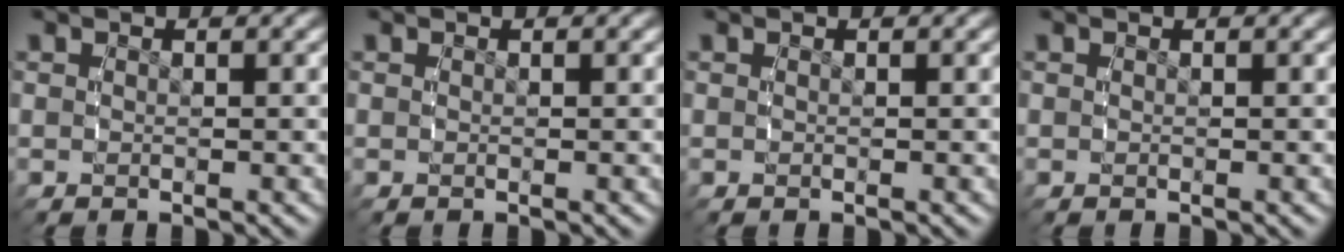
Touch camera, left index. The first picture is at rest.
{"total": 0.0}
{"total": 0.0}
{"total": 0.0}